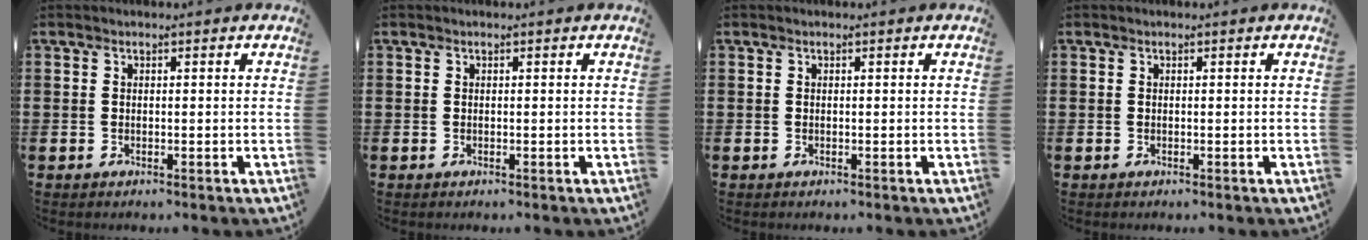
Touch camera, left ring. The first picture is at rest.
{"total": 0.0}
{"total": 0.0}
{"total": 0.0}